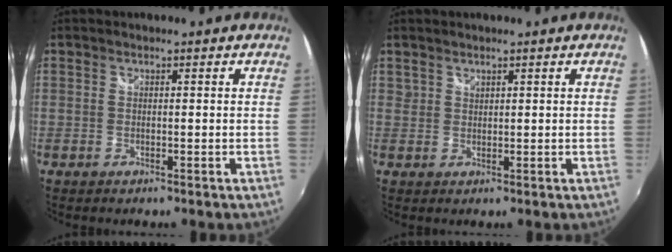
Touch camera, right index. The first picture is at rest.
{"total": 1.2, "force": [1.0, 0.5, 0.1], "torque": [0.002, 0.002, 0.020]}